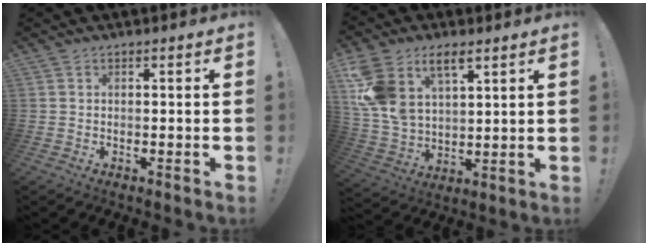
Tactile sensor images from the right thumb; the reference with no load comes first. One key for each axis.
{"total": 13.9, "fx": 7.4, "fy": 8.6, "fz": 8.0, "tx": -0.165, "ty": -0.036, "tz": 0.145}